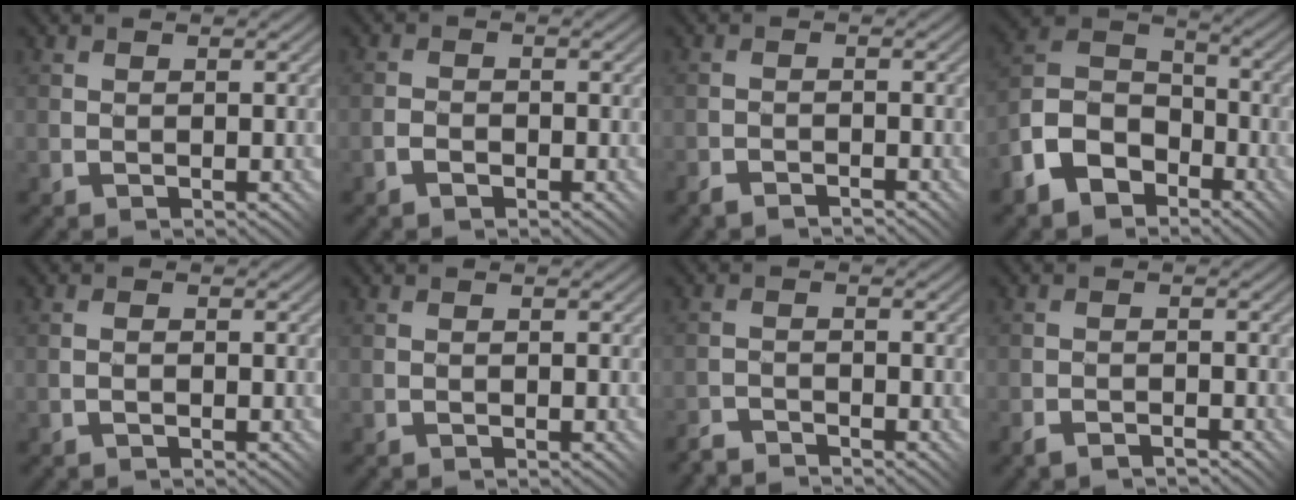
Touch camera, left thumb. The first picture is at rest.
{"total": 1.5, "force": [-1.1, 0.7, 0.6], "torque": [0.003, 0.008, -0.030]}
{"total": 1.7, "force": [-1.7, -0.1, 0.0], "torque": [0.001, 0.008, -0.040]}
{"total": 10.5, "force": [-6.3, 6.8, 5.0], "torque": [-0.134, -0.017, -0.129]}
{"total": 1.0, "force": [-0.4, 0.6, 0.7], "torque": [0.001, 0.007, -0.009]}
{"total": 0.0}
{"total": 2.7, "force": [-2.7, -0.2, -0.1], "torque": [0.003, 0.007, -0.060]}
{"total": 1.6, "force": [-1.6, 0.1, 0.3], "torque": [-0.003, 0.008, -0.035]}